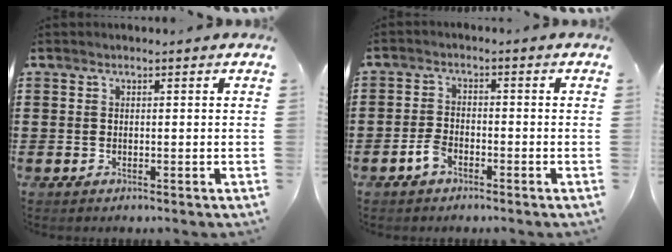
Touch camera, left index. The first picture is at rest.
{"total": 2.9, "force": [-1.8, 1.3, 1.8], "torque": [-0.042, 0.003, -0.036]}